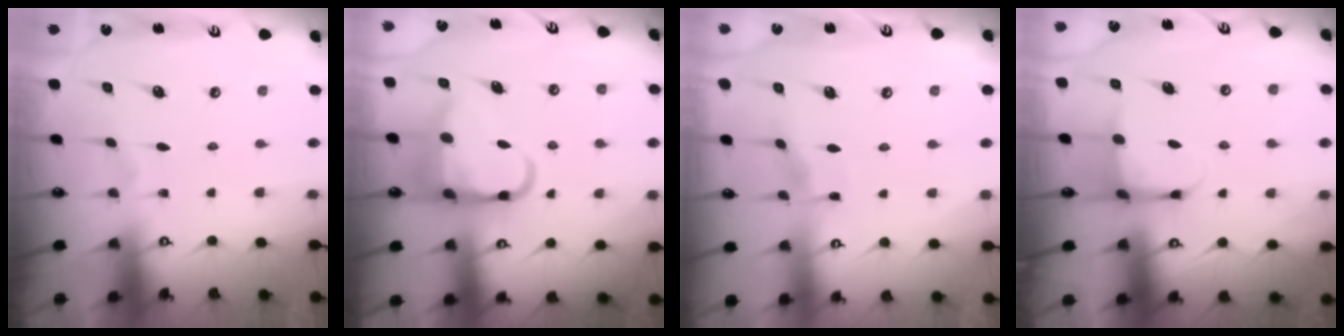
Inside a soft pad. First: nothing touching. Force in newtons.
{"total": 11.0, "press": 10.8, "slide": 2.0}
{"total": 2.7, "press": 2.7, "slide": 0.3}
{"total": 4.9, "press": 4.8, "slide": 1.1}